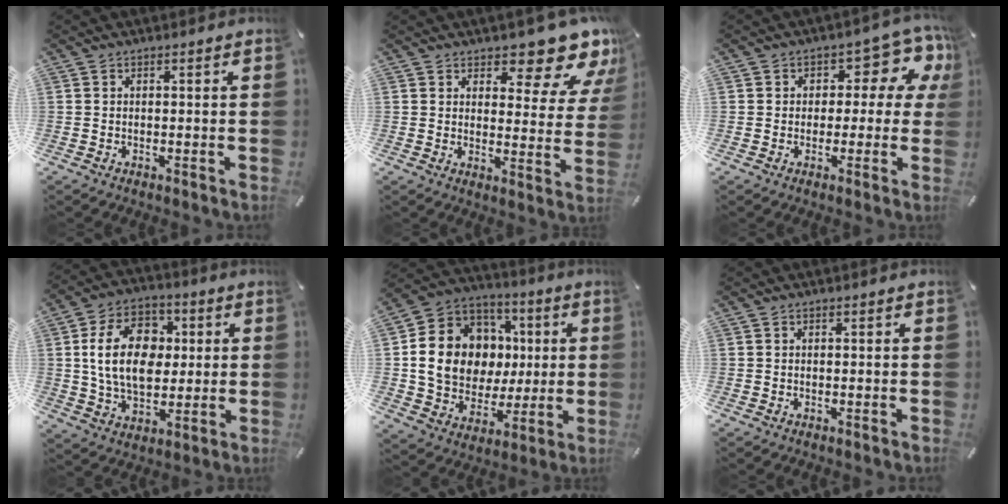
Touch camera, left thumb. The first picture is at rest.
{"total": 11.3, "force": [9.1, 4.0, 5.2], "torque": [-0.054, -0.084, 0.154]}
{"total": 9.8, "force": [3.2, 6.1, 7.0], "torque": [-0.078, -0.025, 0.053]}
{"total": 16.5, "force": [2.0, 12.0, 11.2], "torque": [-0.205, 0.015, 0.032]}
{"total": 16.3, "force": [0.9, 14.5, 7.4], "torque": [-0.144, -0.002, 0.026]}
{"total": 0.0}